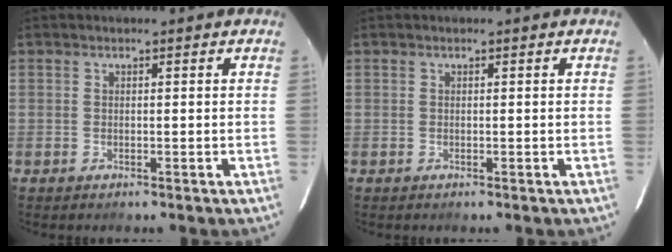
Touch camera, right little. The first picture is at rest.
{"total": 0.0}